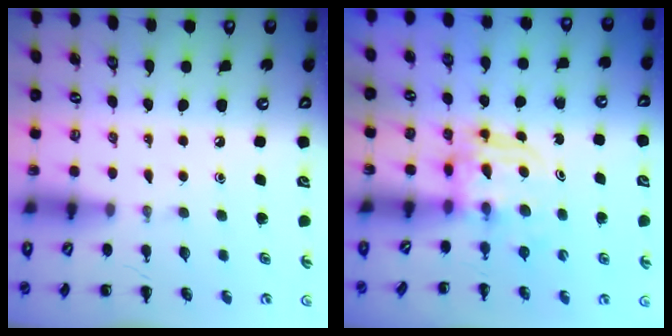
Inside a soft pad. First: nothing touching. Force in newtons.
{"total": 3.8, "press": 3.8, "slide": 0.3}